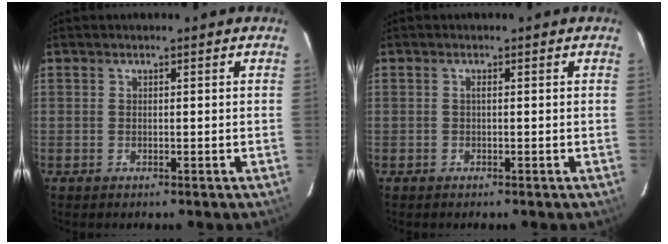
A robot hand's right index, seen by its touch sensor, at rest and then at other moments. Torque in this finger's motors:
{"motor_torque": [0.19, -0.08, 0.08, 0.02]}